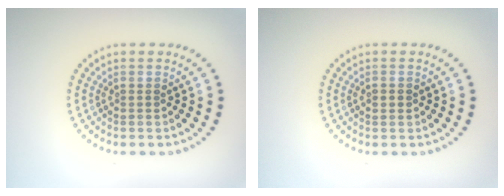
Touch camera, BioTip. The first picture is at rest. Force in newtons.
{"total": 1.1, "press": 1.1, "slide": 0.2}